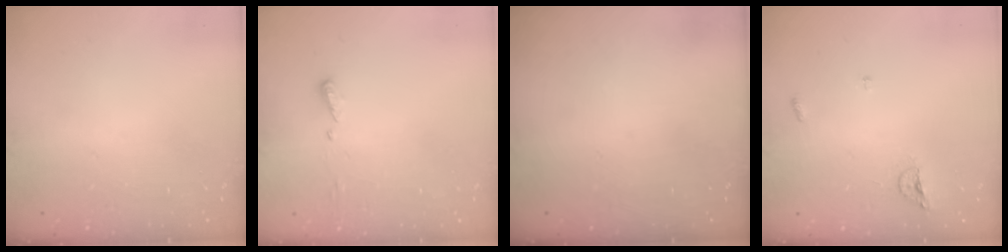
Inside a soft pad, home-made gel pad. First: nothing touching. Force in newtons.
{"total": 4.0, "press": 3.9, "slide": 0.5}
{"total": 0.0}
{"total": 4.4, "press": 4.3, "slide": 1.0}